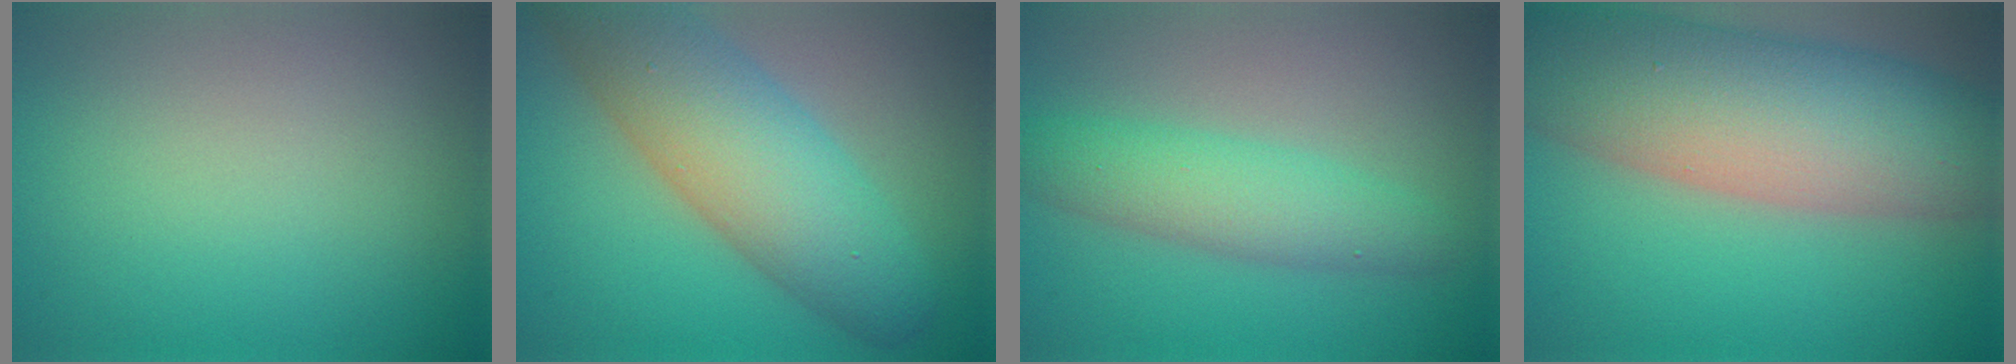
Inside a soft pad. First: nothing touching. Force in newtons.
{"total": 8.8, "press": 8.8, "slide": 0.3}
{"total": 4.3, "press": 4.3, "slide": 0.1}
{"total": 13.9, "press": 13.9, "slide": 0.6}